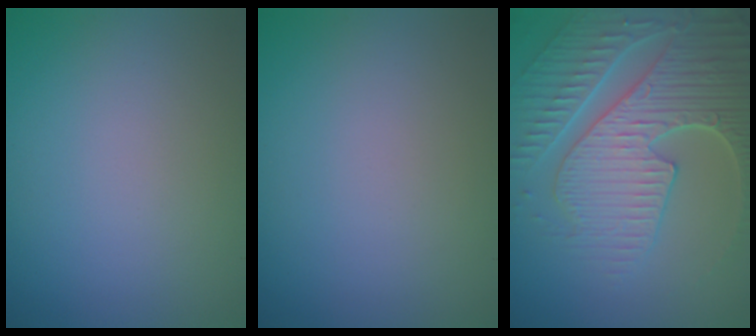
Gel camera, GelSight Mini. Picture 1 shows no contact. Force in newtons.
{"total": 0.0}
{"total": 7.8, "press": 6.0, "slide": 5.0}